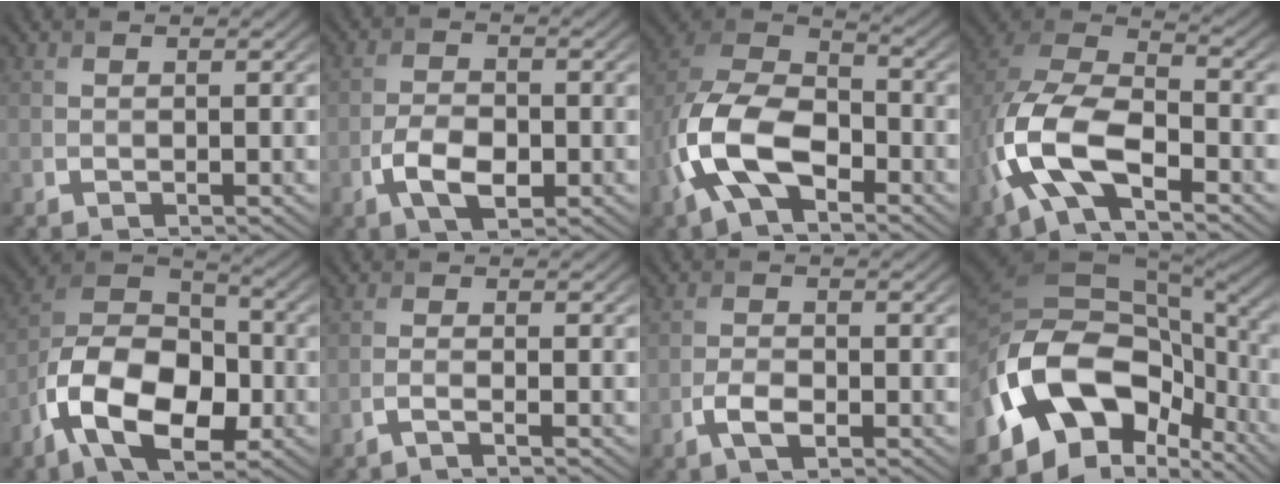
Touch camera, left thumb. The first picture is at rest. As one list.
[{"total": 5.2, "force": [-2.0, 2.8, 3.9], "torque": [-0.081, -0.002, -0.040]}, {"total": 13.3, "force": [-5.6, 7.4, 9.6], "torque": [-0.230, -0.013, -0.119]}, {"total": 13.2, "force": [-5.5, 6.4, 10.1], "torque": [-0.240, -0.013, -0.116]}, {"total": 14.4, "force": [-6.1, 8.3, 10.0], "torque": [-0.202, -0.018, -0.133]}, {"total": 1.6, "force": [-1.1, 0.2, 1.1], "torque": [-0.014, 0.004, -0.034]}, {"total": 3.0, "force": [-1.6, 1.3, 2.2], "torque": [-0.048, -0.001, -0.035]}, {"total": 17.9, "force": [-6.0, 10.9, 12.9], "torque": [-0.287, -0.019, -0.094]}]